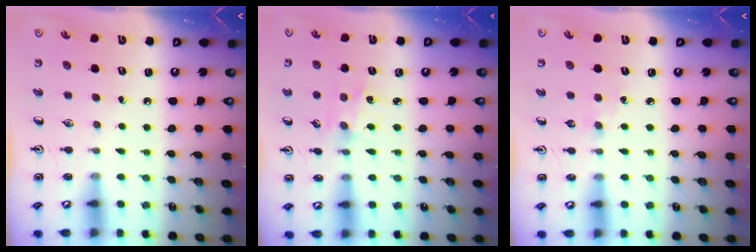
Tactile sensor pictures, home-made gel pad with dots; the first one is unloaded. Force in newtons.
{"total": 1.7, "press": 1.7, "slide": 0.3}
{"total": 2.7, "press": 2.7, "slide": 0.4}